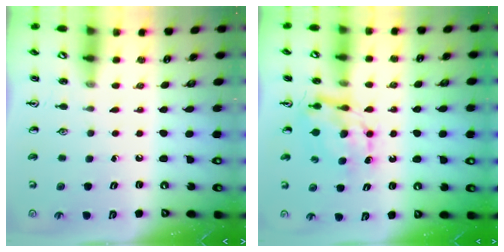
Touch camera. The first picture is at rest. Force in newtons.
{"total": 7.4, "press": 7.4, "slide": 0.5}